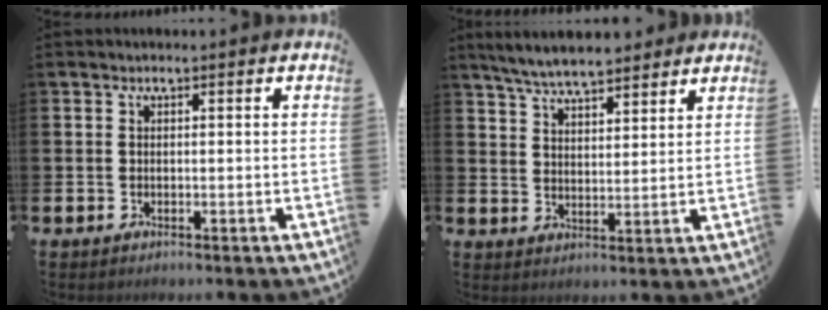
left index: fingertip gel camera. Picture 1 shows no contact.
{"total": 6.3, "force": [6.0, 1.1, 1.6], "torque": [-0.057, -0.018, 0.112]}